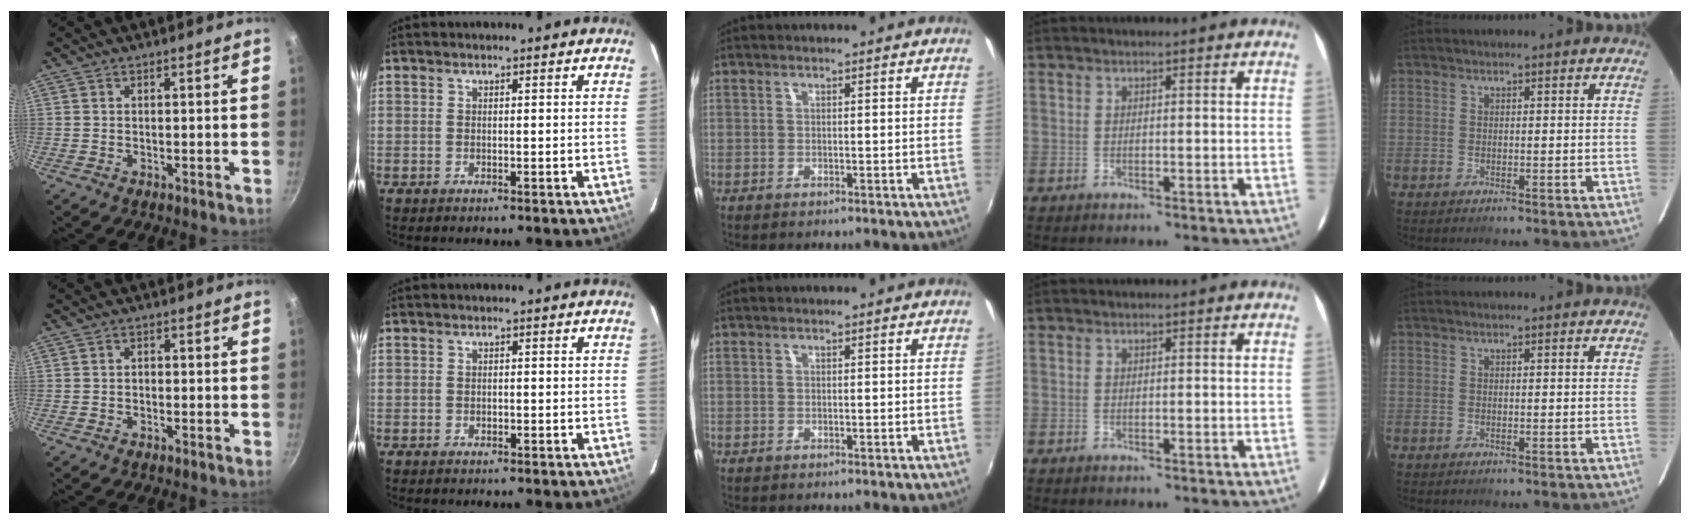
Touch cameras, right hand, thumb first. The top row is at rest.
{"thumb": {"total": 0.9, "force": [-0.3, 0.7, 0.5], "torque": [-0.009, 0.004, -0.006]}, "index": {"total": 0.7, "force": [-0.2, 0.6, 0.2], "torque": [-0.002, 0.000, -0.002]}}